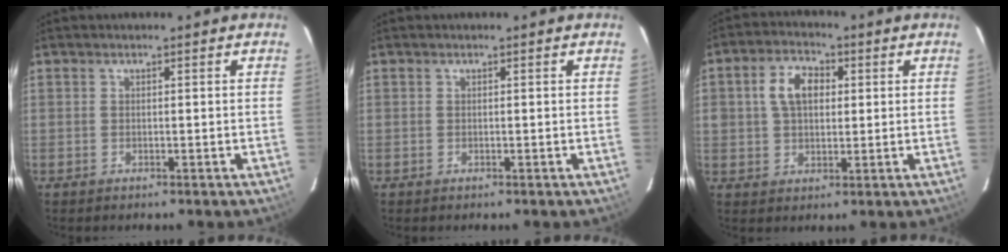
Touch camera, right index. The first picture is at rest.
{"total": 0.0}
{"total": 7.3, "force": [1.6, 5.2, 5.0], "torque": [-0.094, 0.022, 0.031]}